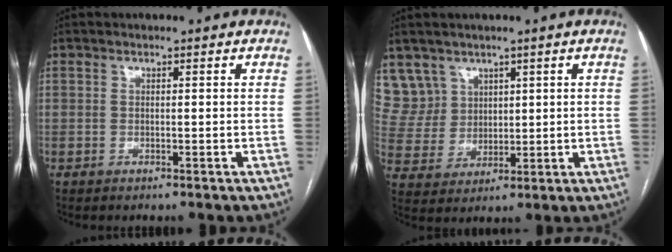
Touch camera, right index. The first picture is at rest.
{"total": 7.5, "force": [4.9, 5.6, -0.1], "torque": [0.001, 0.019, 0.112]}